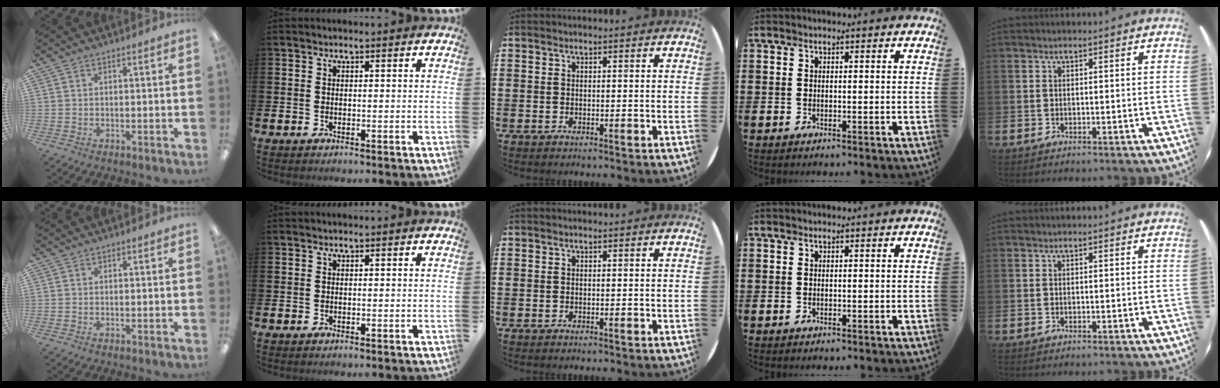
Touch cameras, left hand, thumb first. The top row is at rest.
{}